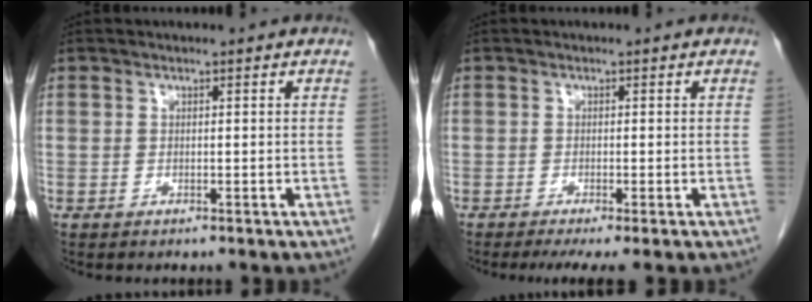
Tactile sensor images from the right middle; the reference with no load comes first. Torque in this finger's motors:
{"motor_torque": [0.51, -0.25, 0.16, 0.03]}